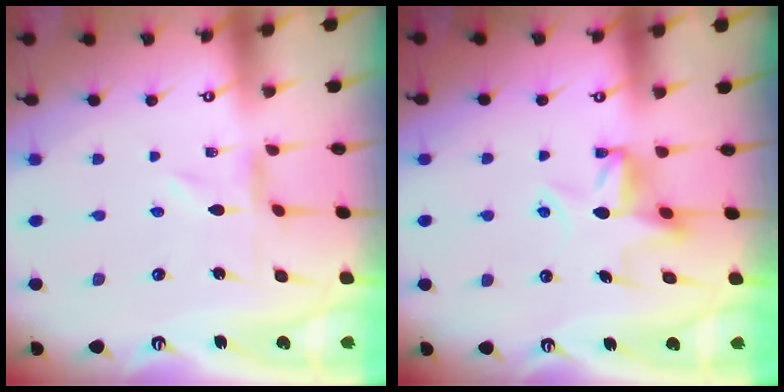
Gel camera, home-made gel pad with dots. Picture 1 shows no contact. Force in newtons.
{"total": 10.4, "press": 10.4, "slide": 0.3}